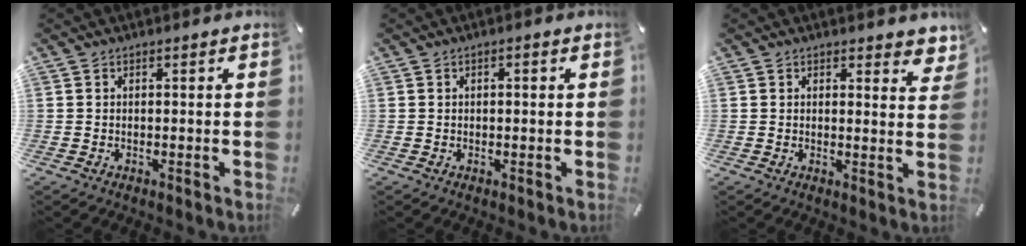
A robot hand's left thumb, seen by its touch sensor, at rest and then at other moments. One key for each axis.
{"total": 0.9, "fx": 0.0, "fy": 0.4, "fz": 0.9, "tx": -0.016, "ty": 0.003, "tz": -0.001}
{"total": 3.0, "fx": 2.3, "fy": 1.4, "fz": 1.3, "tx": 0.001, "ty": -0.018, "tz": 0.036}